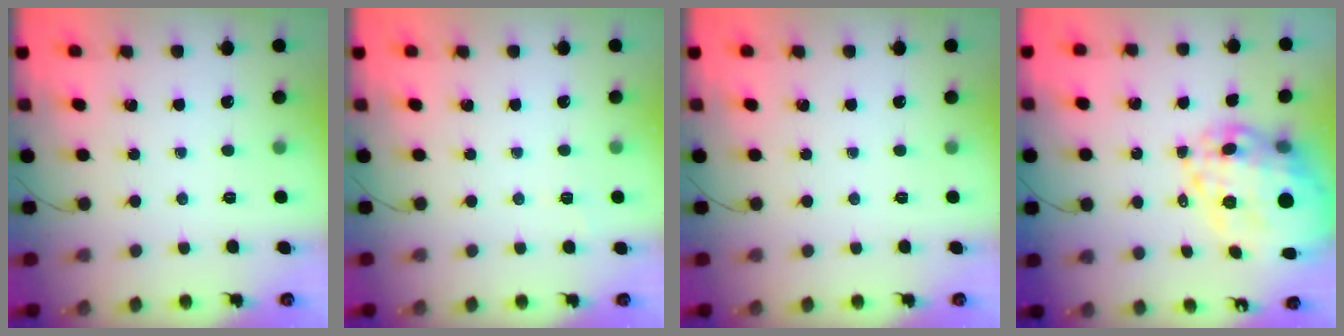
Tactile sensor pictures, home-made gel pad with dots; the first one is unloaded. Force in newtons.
{"total": 1.3, "press": 0.0, "slide": 1.3}
{"total": 0.0}
{"total": 24.9, "press": 24.2, "slide": 6.1}